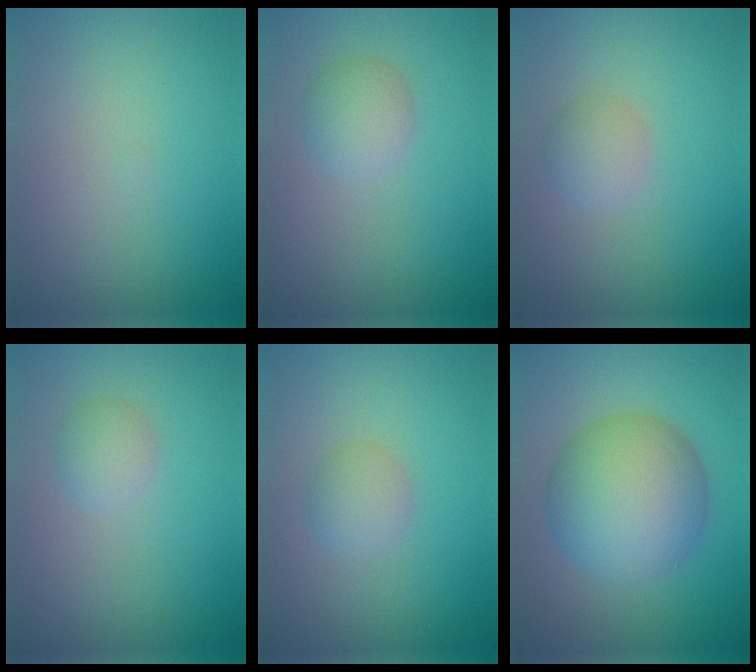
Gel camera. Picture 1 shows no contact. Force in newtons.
{"total": 2.5, "press": 2.5, "slide": 0.1}
{"total": 1.9, "press": 1.9, "slide": 0.1}
{"total": 1.7, "press": 1.7, "slide": 0.1}
{"total": 2.0, "press": 2.0, "slide": 0.0}
{"total": 9.2, "press": 9.2, "slide": 0.4}